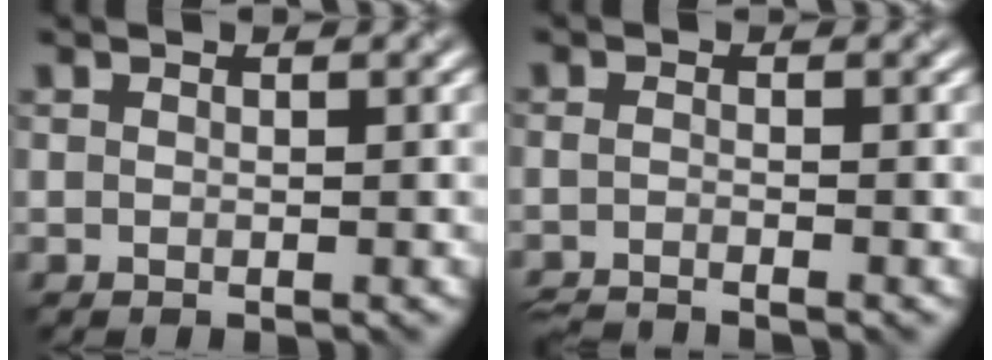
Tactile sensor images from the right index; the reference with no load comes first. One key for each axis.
{"total": 2.5, "fx": -2.2, "fy": 0.2, "fz": 1.0, "tx": -0.022, "ty": -0.009, "tz": -0.048}